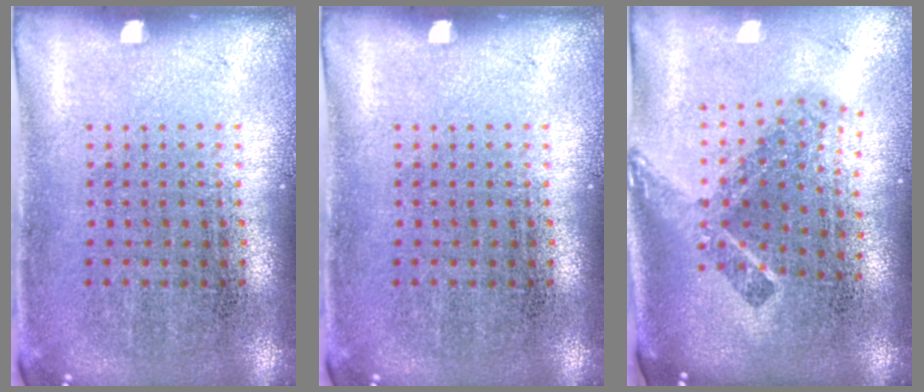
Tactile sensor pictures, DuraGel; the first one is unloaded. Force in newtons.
{"total": 0.0}
{"total": 2.2, "press": 1.5, "slide": 1.7}